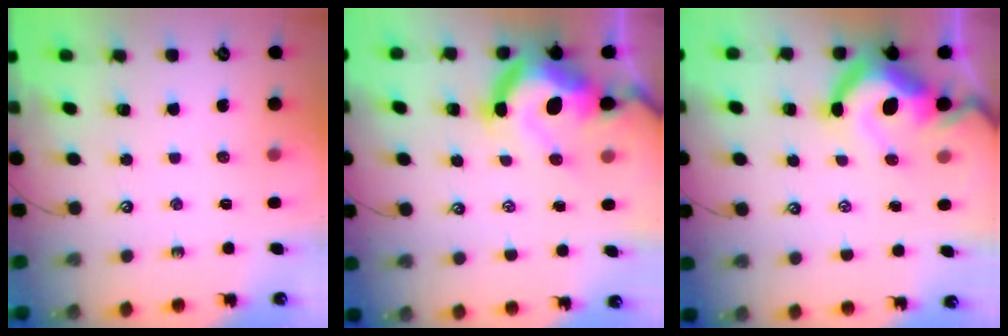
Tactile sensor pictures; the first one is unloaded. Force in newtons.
{"total": 18.2, "press": 18.0, "slide": 2.5}
{"total": 15.5, "press": 15.3, "slide": 2.3}